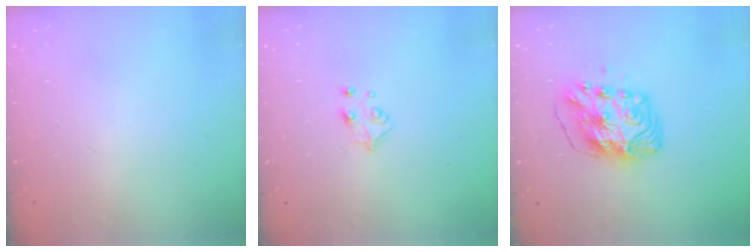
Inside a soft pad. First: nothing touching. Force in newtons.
{"total": 5.4, "press": 5.4, "slide": 0.4}
{"total": 11.3, "press": 11.3, "slide": 1.1}